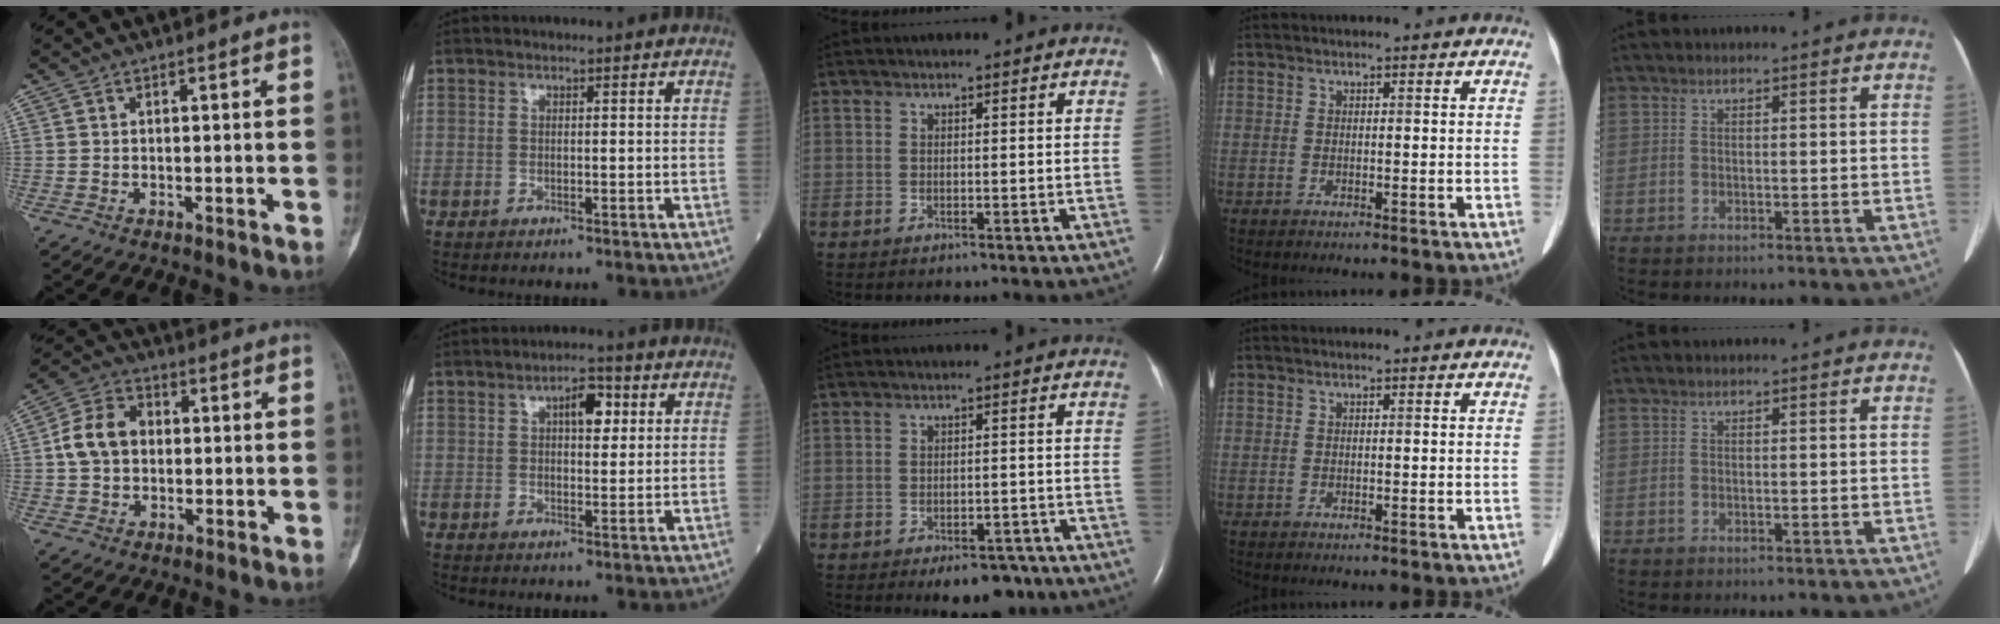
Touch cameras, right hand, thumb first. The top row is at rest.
{"thumb": {"total": 8.7, "force": [0.5, 6.8, 5.5], "torque": [-0.091, 0.022, 0.001]}, "index": {"total": 4.7, "force": [1.6, 2.0, 4.0], "torque": [-0.059, 0.011, 0.021]}, "middle": {"total": 6.4, "force": [-4.6, 3.0, 3.3], "torque": [-0.034, 0.006, -0.059]}}